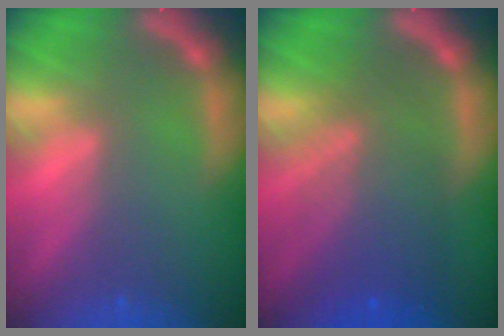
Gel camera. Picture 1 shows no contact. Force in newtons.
{"total": 7.5}